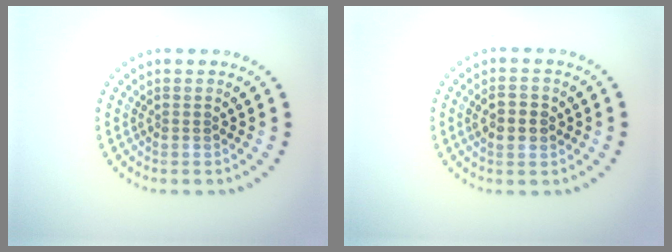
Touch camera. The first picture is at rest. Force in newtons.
{"total": 2.7, "press": 2.7, "slide": 0.2}